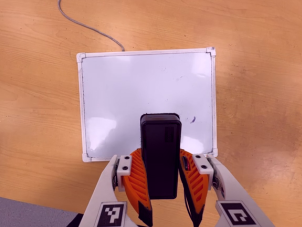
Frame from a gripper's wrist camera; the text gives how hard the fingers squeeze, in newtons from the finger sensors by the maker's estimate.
{"total": 8.6, "left": 7.3, "right": 10.0}